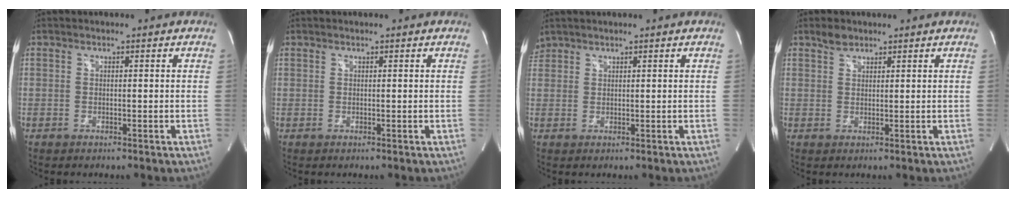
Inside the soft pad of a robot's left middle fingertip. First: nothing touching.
{"total": 0.0}
{"total": 1.8, "force": [1.7, 0.6, 0.0], "torque": [-0.004, 0.016, 0.036]}
{"total": 2.0, "force": [1.7, 0.9, 0.6], "torque": [-0.017, 0.004, 0.032]}